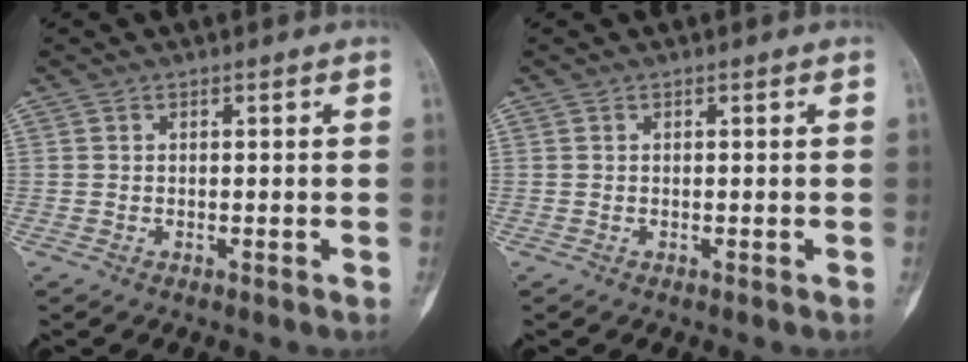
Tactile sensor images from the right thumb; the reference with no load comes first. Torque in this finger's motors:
{"motor_torque": [-0.19, 0.19, -0.09, 0.02, -0.02]}